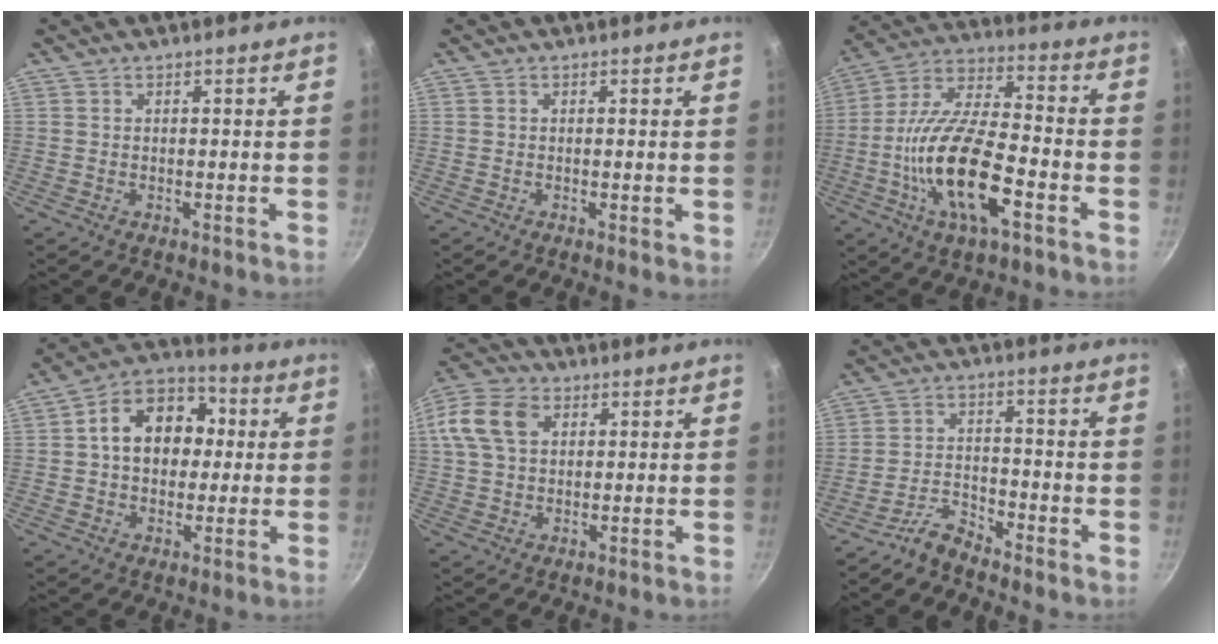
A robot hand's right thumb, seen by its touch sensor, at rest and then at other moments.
{"total": 0.7, "force": [0.0, 0.2, 0.7], "torque": [-0.010, -0.002, -0.002]}
{"total": 18.9, "force": [-6.1, 7.2, 16.4], "torque": [-0.306, 0.030, -0.127]}
{"total": 14.5, "force": [1.8, 10.9, 9.4], "torque": [-0.111, 0.028, 0.011]}
{"total": 12.6, "force": [3.7, 9.0, 8.1], "torque": [-0.163, 0.021, 0.060]}
{"total": 4.5, "force": [-4.2, 1.0, 1.2], "torque": [-0.030, 0.037, -0.092]}